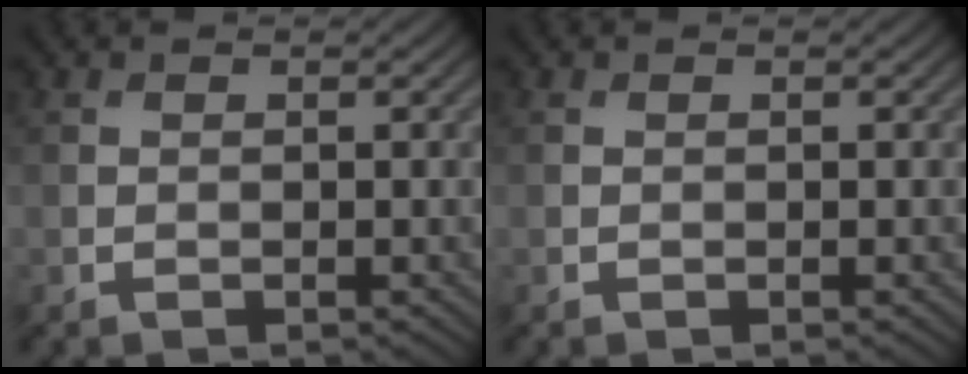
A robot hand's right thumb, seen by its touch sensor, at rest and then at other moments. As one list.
[{"total": 0.0}]